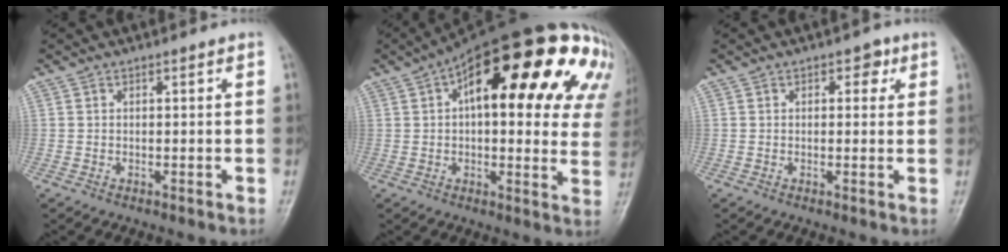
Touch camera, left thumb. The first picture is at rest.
{"total": 29.9, "force": [11.0, 12.2, 24.9], "torque": [-0.277, 0.047, 0.149]}
{"total": 2.3, "force": [0.9, 1.6, 1.4], "torque": [0.002, 0.001, 0.003]}